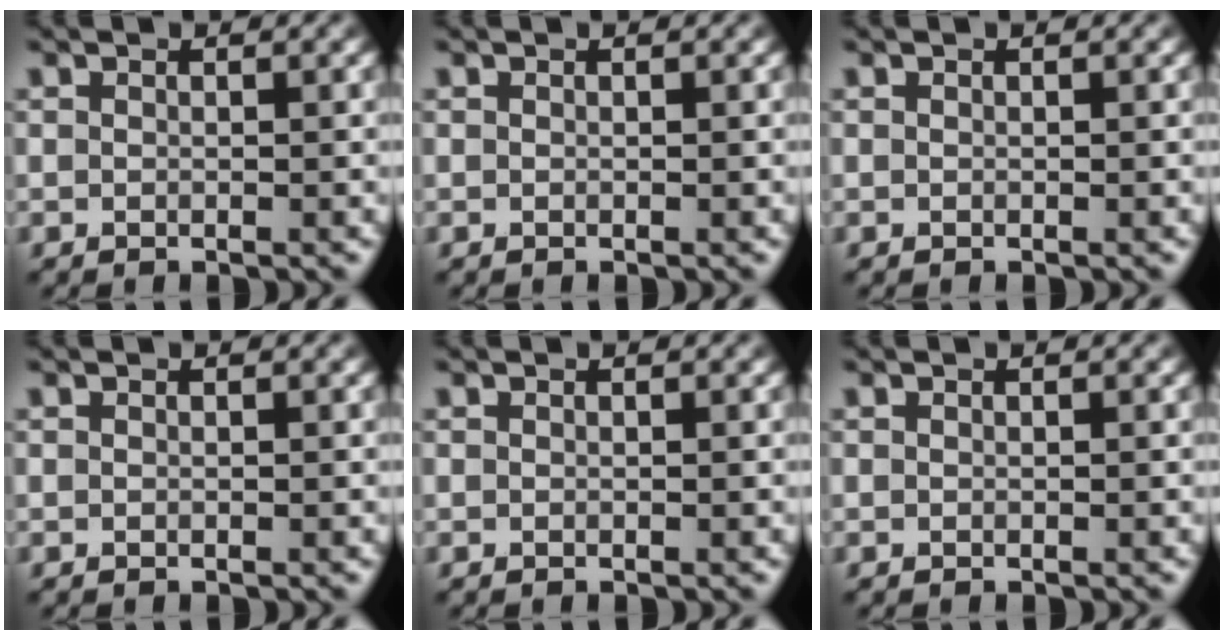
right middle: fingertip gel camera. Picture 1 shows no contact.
{"total": 0.0}
{"total": 0.0}
{"total": 0.0}
{"total": 0.0}
{"total": 0.0}